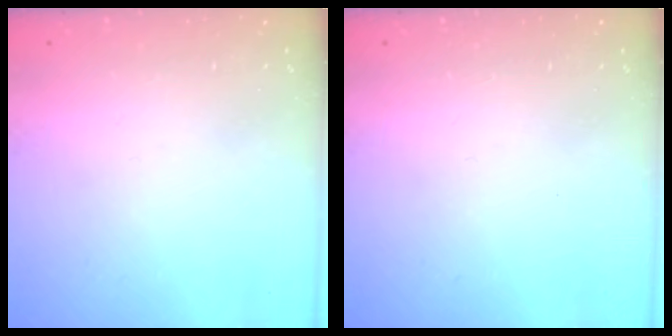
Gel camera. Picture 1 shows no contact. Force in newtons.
{"total": 0.0}